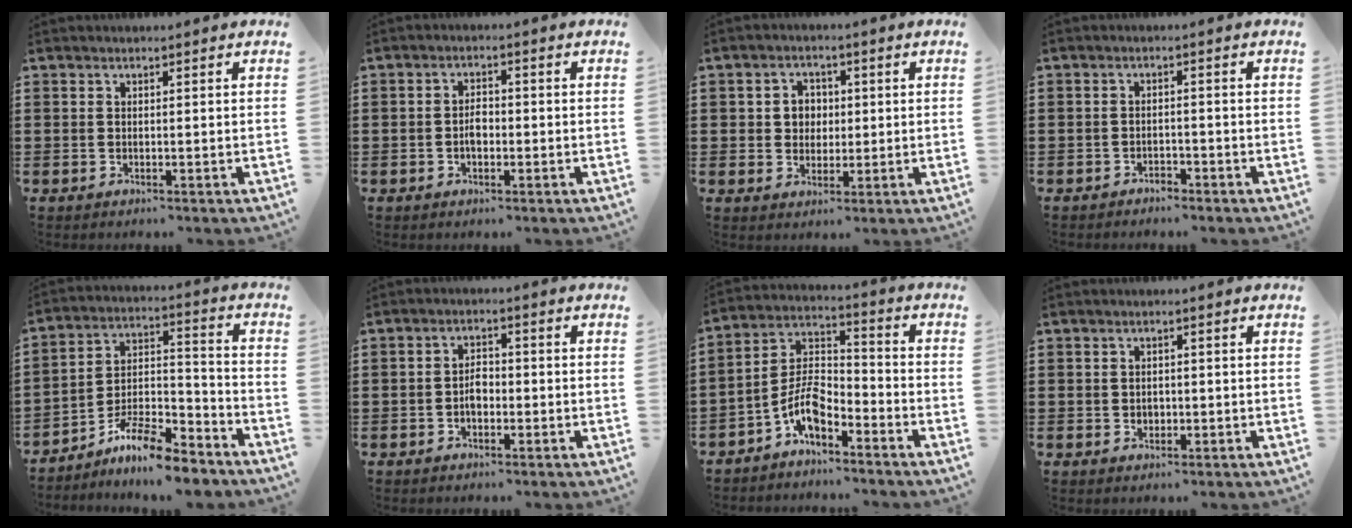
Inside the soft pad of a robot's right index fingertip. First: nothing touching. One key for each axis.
{"total": 2.4, "fx": -0.6, "fy": 1.3, "fz": 1.9, "tx": -0.037, "ty": 0.004, "tz": -0.012}
{"total": 3.9, "fx": 0.4, "fy": 3.6, "fz": 1.4, "tx": -0.042, "ty": 0.013, "tz": 0.003}
{"total": 1.8, "fx": -1.8, "fy": 0.2, "fz": 0.0, "tx": -0.006, "ty": 0.000, "tz": -0.039}
{"total": 10.1, "fx": -9.1, "fy": 1.4, "fz": 4.2, "tx": -0.071, "ty": 0.026, "tz": -0.173}
{"total": 2.8, "fx": -0.8, "fy": 1.7, "fz": 2.0, "tx": -0.047, "ty": 0.000, "tz": -0.018}
{"total": 7.4, "fx": -4.9, "fy": 3.2, "fz": 4.5, "tx": -0.107, "ty": -0.004, "tz": -0.101}
{"total": 1.2, "fx": 0.1, "fy": 1.0, "fz": 0.6, "tx": -0.014, "ty": 0.007, "tz": -0.001}